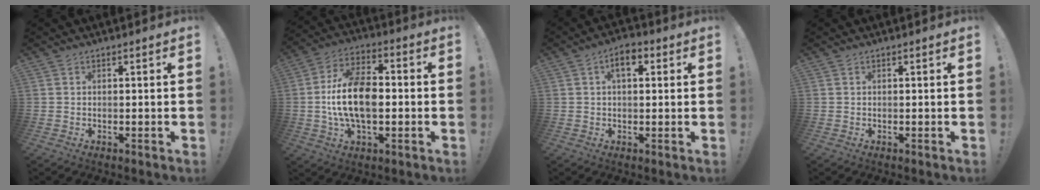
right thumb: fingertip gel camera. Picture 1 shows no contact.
{"total": 16.0, "force": [-1.6, 9.0, 13.1], "torque": [-0.247, 0.012, -0.029]}
{"total": 5.4, "force": [1.7, 2.9, 4.2], "torque": [-0.056, 0.001, 0.024]}
{"total": 0.0}